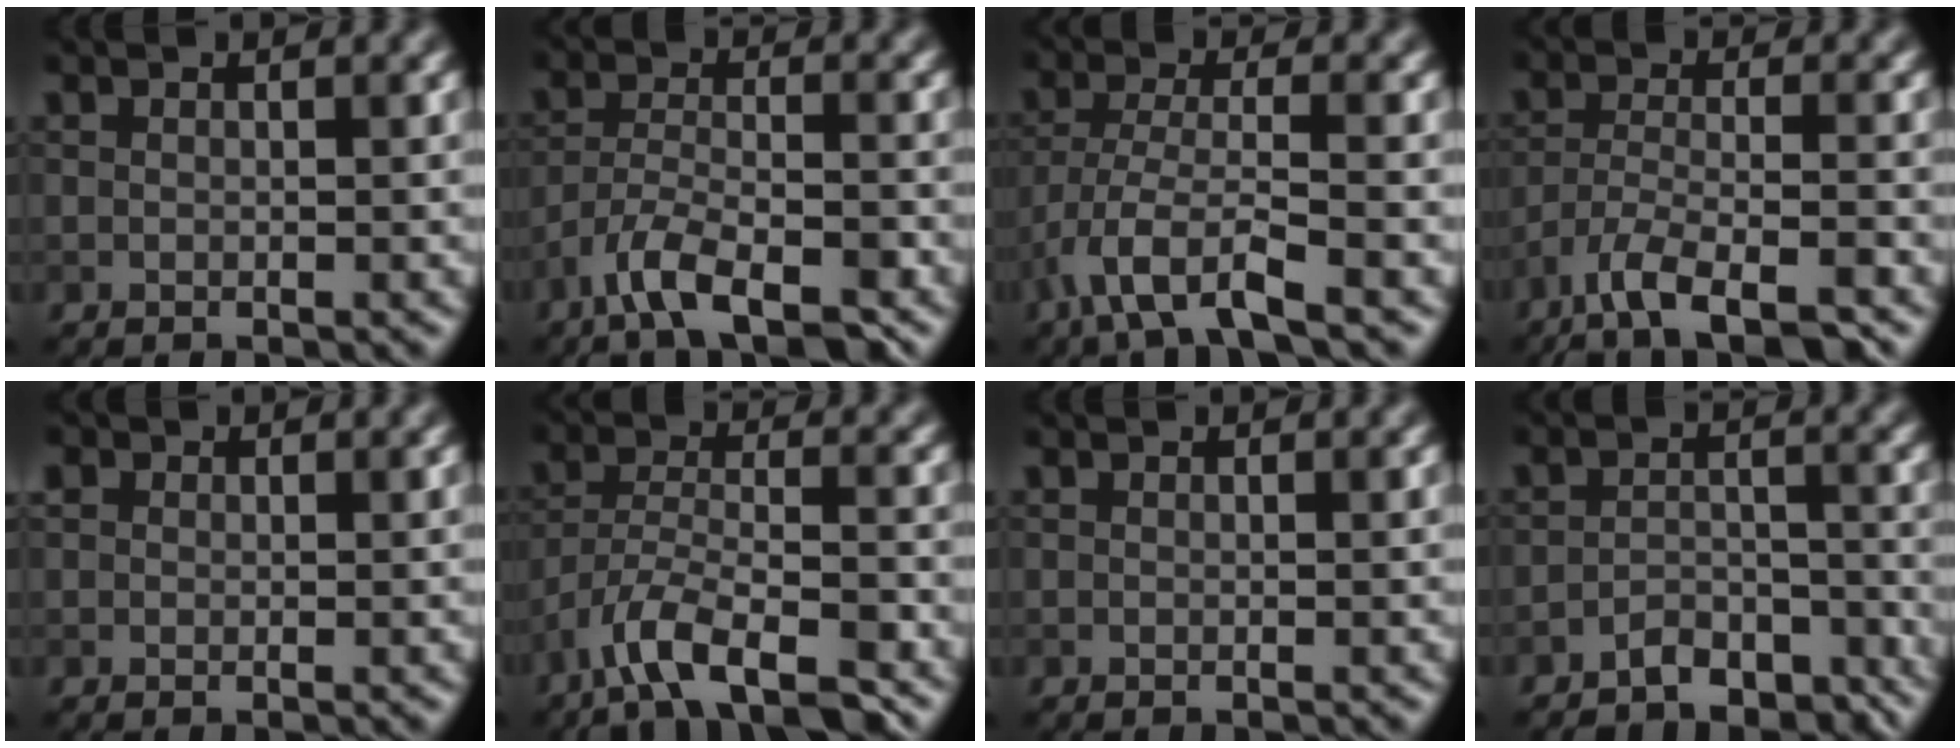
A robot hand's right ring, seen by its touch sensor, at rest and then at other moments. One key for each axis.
{"total": 6.6, "fx": -4.6, "fy": 2.0, "fz": 4.3, "tx": -0.075, "ty": -0.002, "tz": -0.086}
{"total": 5.3, "fx": -3.3, "fy": 1.2, "fz": 4.0, "tx": -0.082, "ty": -0.006, "tz": -0.071}
{"total": 7.2, "fx": -5.3, "fy": 1.9, "fz": 4.5, "tx": -0.080, "ty": -0.003, "tz": -0.095}
{"total": 1.1, "fx": 0.6, "fy": 0.9, "fz": 0.3, "tx": 0.000, "ty": 0.002, "tz": 0.002}
{"total": 7.8, "fx": -5.3, "fy": 2.6, "fz": 5.0, "tx": -0.086, "ty": -0.001, "tz": -0.102}
{"total": 0.0}
{"total": 3.9, "fx": -3.4, "fy": 1.6, "fz": 1.0, "tx": -0.014, "ty": 0.000, "tz": -0.061}